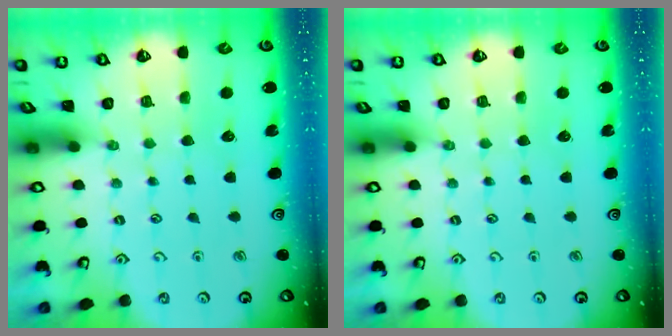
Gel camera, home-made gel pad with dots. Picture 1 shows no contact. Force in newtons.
{"total": 0.0}